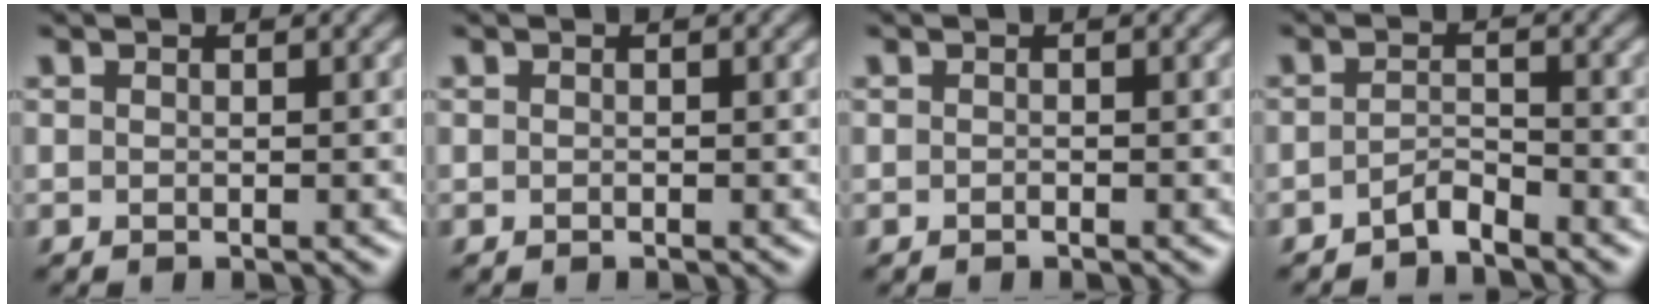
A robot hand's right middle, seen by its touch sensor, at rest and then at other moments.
{"total": 0.0}
{"total": 0.0}
{"total": 1.7, "force": [-1.5, 0.3, 0.7], "torque": [-0.016, 0.008, -0.030]}